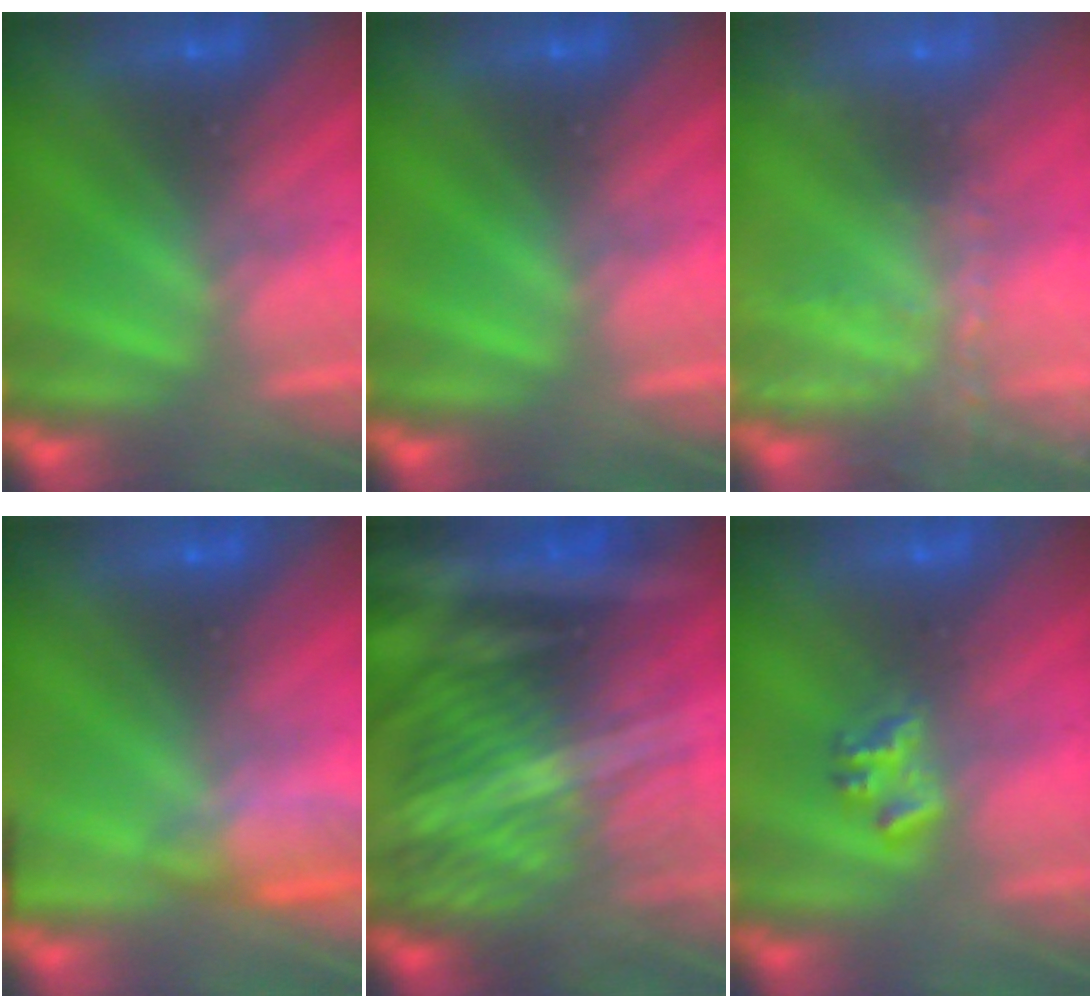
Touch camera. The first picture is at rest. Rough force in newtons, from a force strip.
{"total": 0.0}
{"total": 8.2}
{"total": 5.4}
{"total": 9.6}
{"total": 2.2}